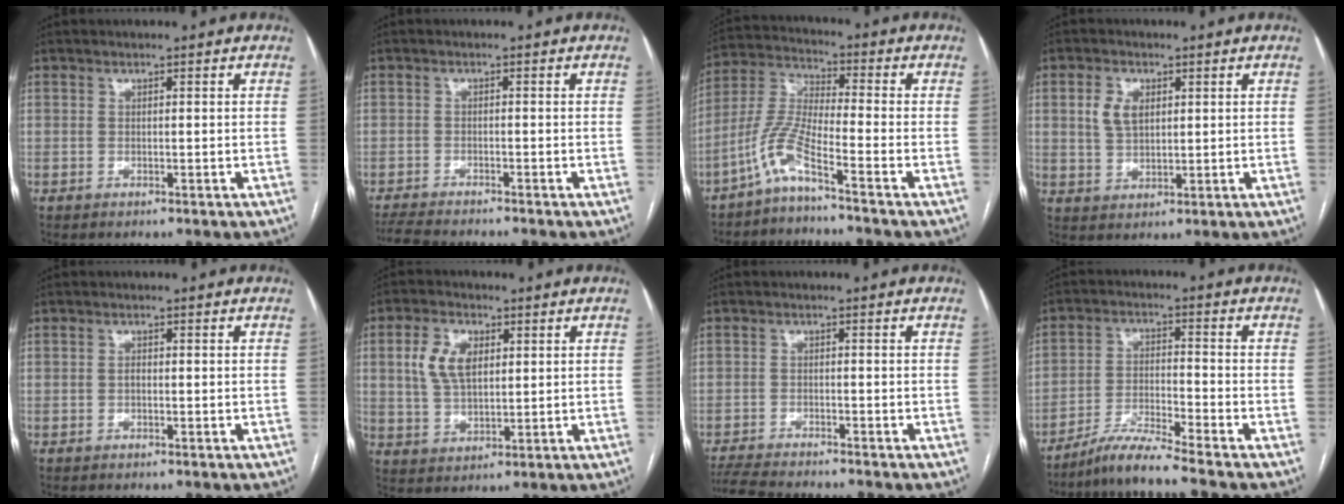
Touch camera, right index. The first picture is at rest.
{"total": 6.6, "force": [-6.2, 1.0, 2.2], "torque": [-0.033, -0.016, -0.102]}
{"total": 7.2, "force": [-4.9, -0.4, 5.2], "torque": [-0.128, -0.001, -0.108]}
{"total": 4.8, "force": [1.5, 3.0, 3.5], "torque": [-0.073, 0.008, 0.034]}
{"total": 0.6, "force": [-0.2, 0.3, 0.5], "torque": [-0.009, 0.002, -0.004]}
{"total": 7.5, "force": [2.1, 4.3, 5.8], "torque": [-0.127, 0.013, 0.046]}
{"total": 7.7, "force": [-7.2, 0.6, 2.6], "torque": [-0.039, -0.017, -0.121]}
{"total": 6.9, "force": [-6.2, -1.7, 2.6], "torque": [-0.051, -0.022, -0.119]}